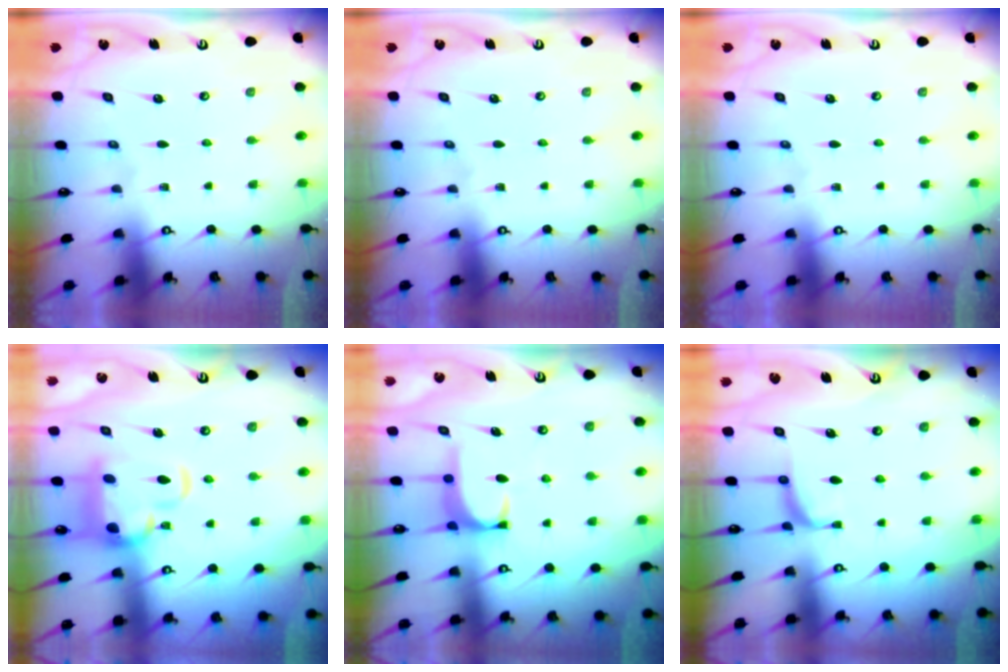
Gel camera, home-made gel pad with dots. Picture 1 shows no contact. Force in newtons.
{"total": 0.0}
{"total": 0.0}
{"total": 6.8, "press": 6.6, "slide": 1.6}
{"total": 0.9, "press": 0.6, "slide": 0.6}
{"total": 0.8, "press": 0.6, "slide": 0.6}